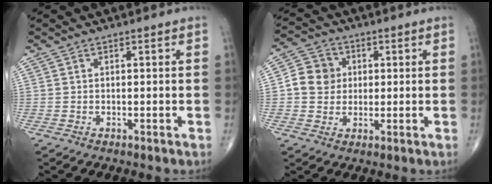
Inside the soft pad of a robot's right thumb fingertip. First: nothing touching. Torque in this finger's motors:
{"motor_torque": [-0.28, 0.34, 0.02, -0.01, 0.12]}